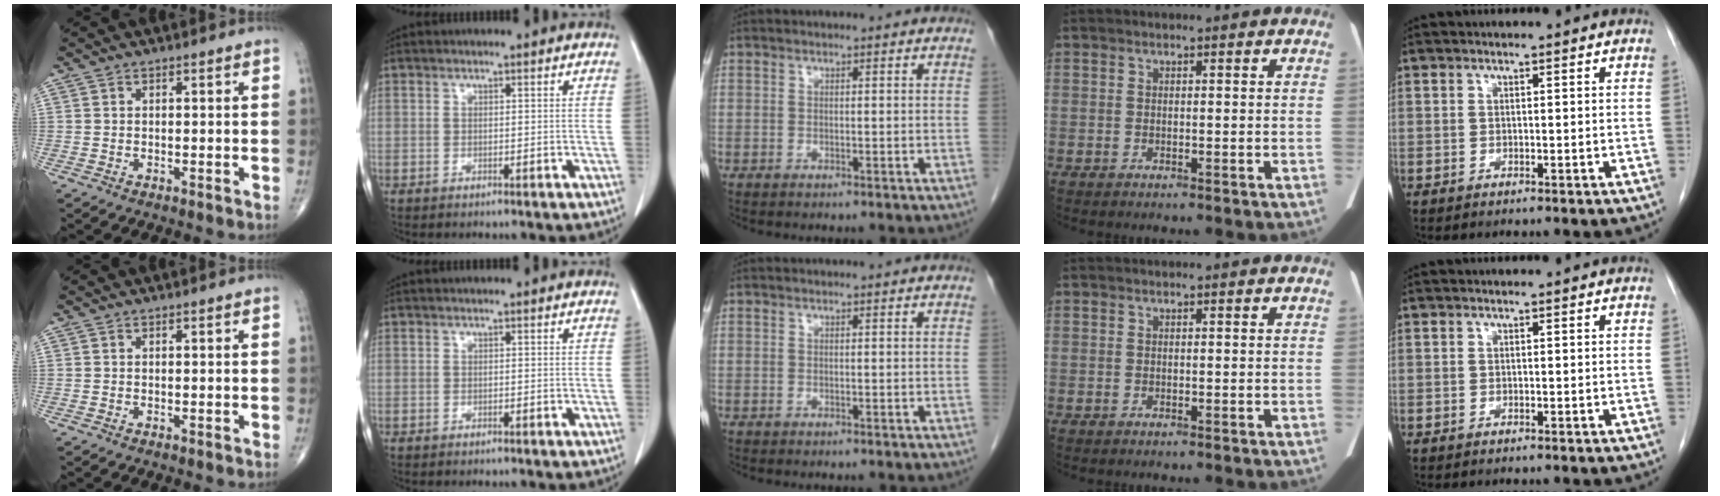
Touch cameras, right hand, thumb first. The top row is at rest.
{}